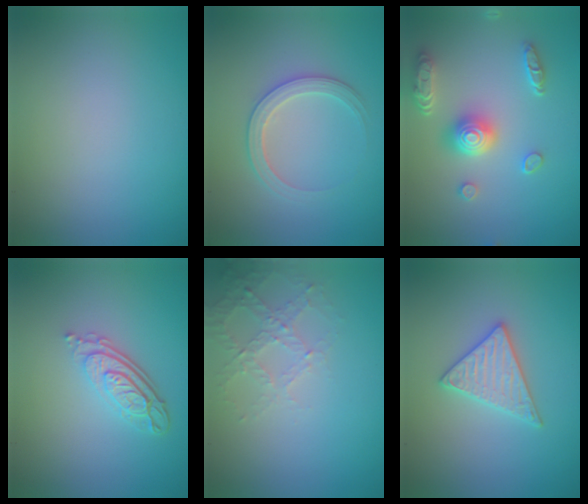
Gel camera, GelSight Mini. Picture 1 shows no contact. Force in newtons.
{"total": 2.8, "press": 2.7, "slide": 0.4}
{"total": 4.9, "press": 4.1, "slide": 2.8}
{"total": 4.0, "press": 2.8, "slide": 2.9}
{"total": 2.6, "press": 2.5, "slide": 0.8}
{"total": 2.9, "press": 2.9, "slide": 0.3}